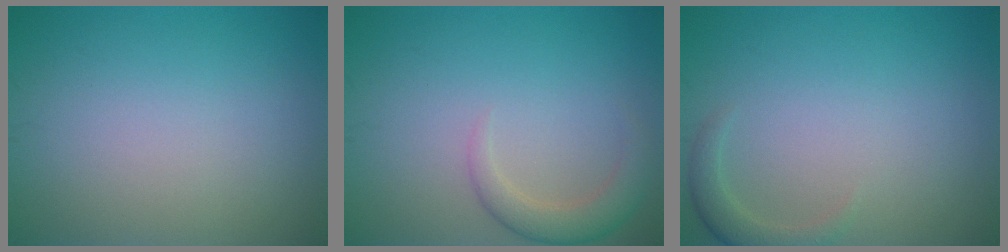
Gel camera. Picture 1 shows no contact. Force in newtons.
{"total": 2.8, "press": 2.7, "slide": 0.2}
{"total": 1.8, "press": 1.8, "slide": 0.3}